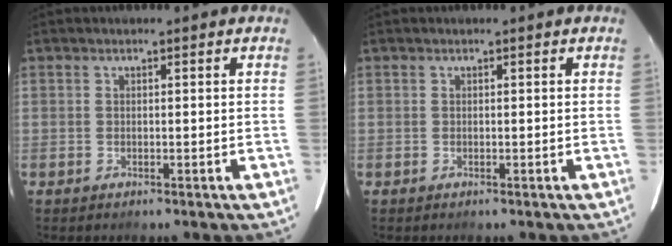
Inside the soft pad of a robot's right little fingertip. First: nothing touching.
{"total": 0.0}